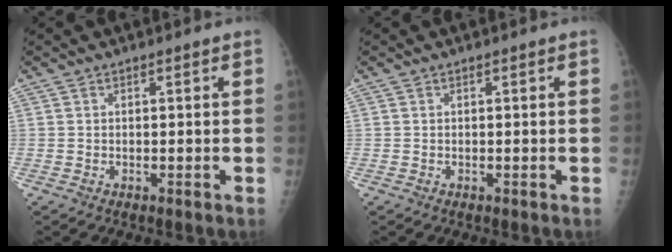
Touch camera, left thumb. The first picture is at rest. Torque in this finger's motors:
{"motor_torque": [0.00, 0.00, -0.01, -0.01, 0.00]}